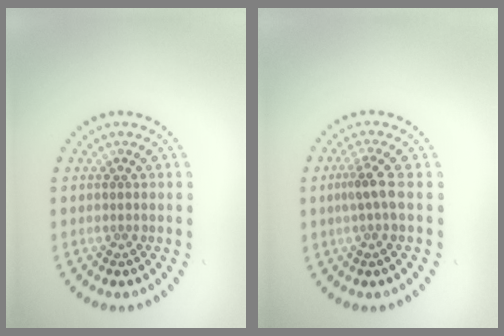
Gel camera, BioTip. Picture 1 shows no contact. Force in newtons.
{"total": 2.1, "press": 1.6, "slide": 1.5}